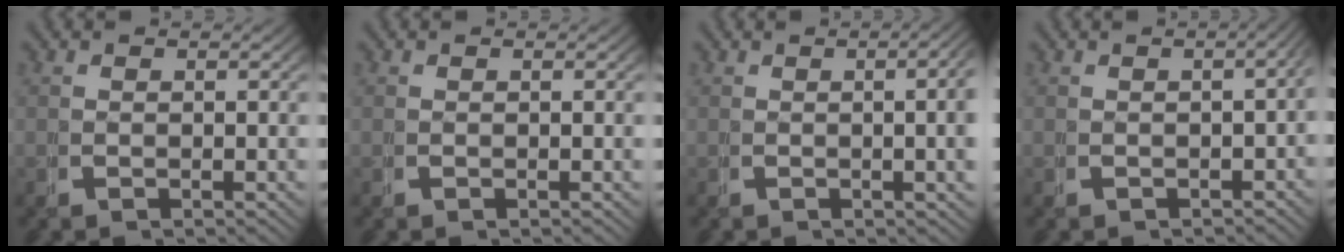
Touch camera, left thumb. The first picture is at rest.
{"total": 0.0}
{"total": 5.5, "force": [0.7, 2.0, 5.1], "torque": [-0.045, 0.020, -0.003]}
{"total": 3.0, "force": [-0.6, 1.3, 2.6], "torque": [-0.029, 0.009, -0.013]}